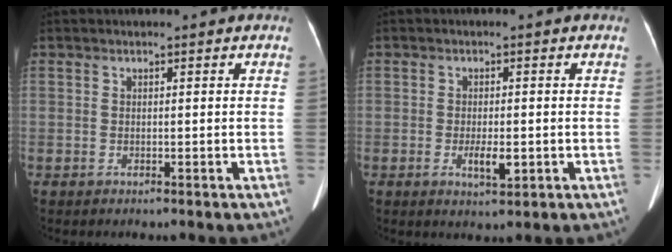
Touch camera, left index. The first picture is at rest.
{"total": 3.4, "force": [-1.0, 1.0, 3.1], "torque": [-0.058, -0.003, -0.011]}